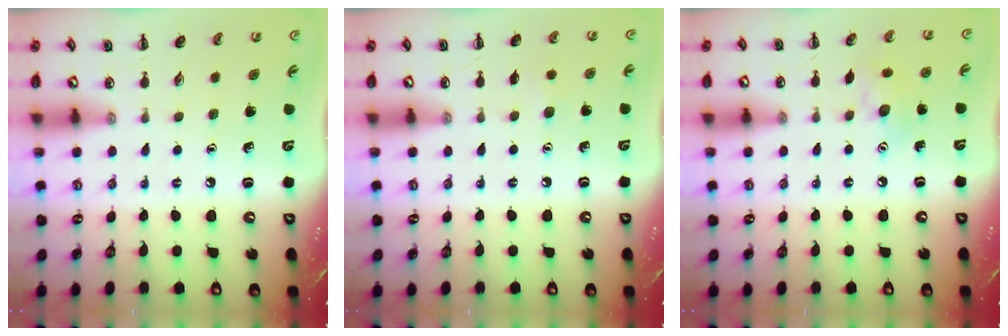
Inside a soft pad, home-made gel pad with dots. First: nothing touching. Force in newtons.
{"total": 4.1, "press": 3.9, "slide": 0.9}
{"total": 7.9, "press": 7.8, "slide": 1.0}